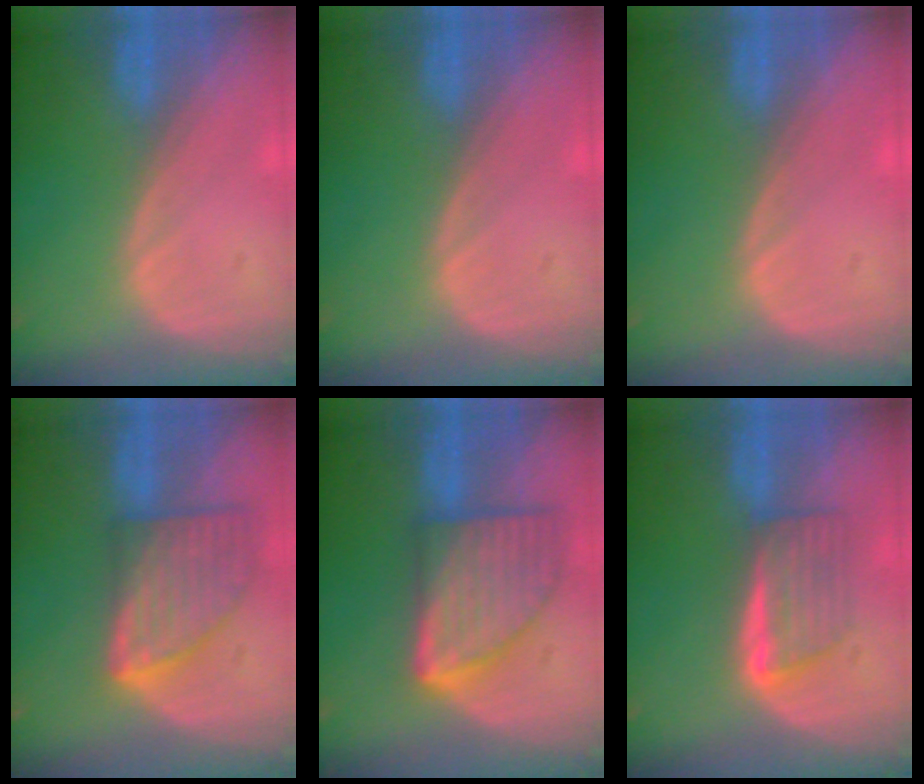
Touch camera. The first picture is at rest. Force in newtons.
{"total": 0.0}
{"total": 0.7, "press": 0.1, "slide": 0.7}
{"total": 8.2, "press": 7.4, "slide": 3.4}
{"total": 9.3, "press": 9.3, "slide": 0.5}
{"total": 5.8, "press": 5.2, "slide": 2.6}